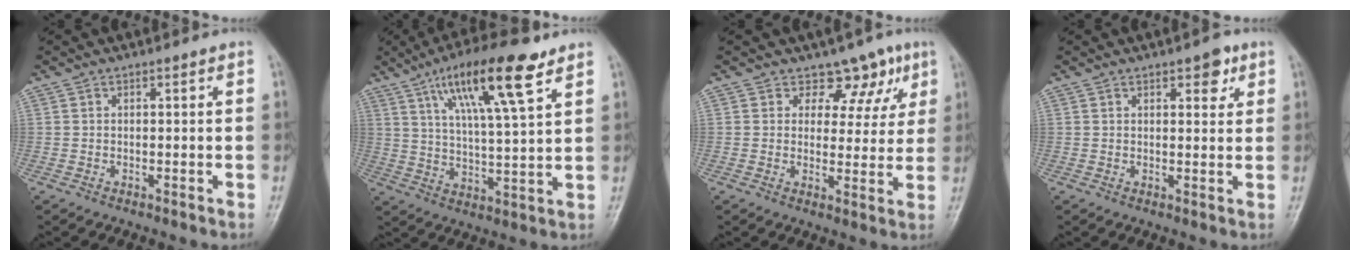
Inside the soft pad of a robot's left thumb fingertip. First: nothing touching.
{"total": 16.0, "force": [8.8, 3.4, 13.0], "torque": [-0.214, -0.025, 0.152]}
{"total": 9.5, "force": [6.3, 6.4, 2.9], "torque": [0.010, -0.028, 0.072]}
{"total": 3.8, "force": [2.1, 1.9, 2.5], "torque": [-0.015, -0.007, 0.024]}